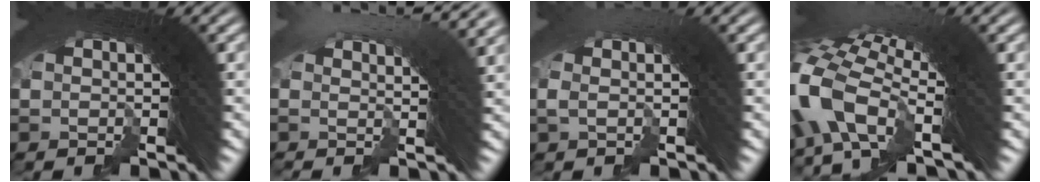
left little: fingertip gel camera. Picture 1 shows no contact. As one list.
[{"total": 4.4, "force": [2.7, 0.5, 3.5], "torque": [-0.033, 0.022, 0.030]}, {"total": 1.0, "force": [0.0, -0.6, 0.8], "torque": [0.002, 0.020, -0.007]}, {"total": 5.4, "force": [-1.8, 3.1, 4.0], "torque": [-0.095, -0.010, -0.032]}]